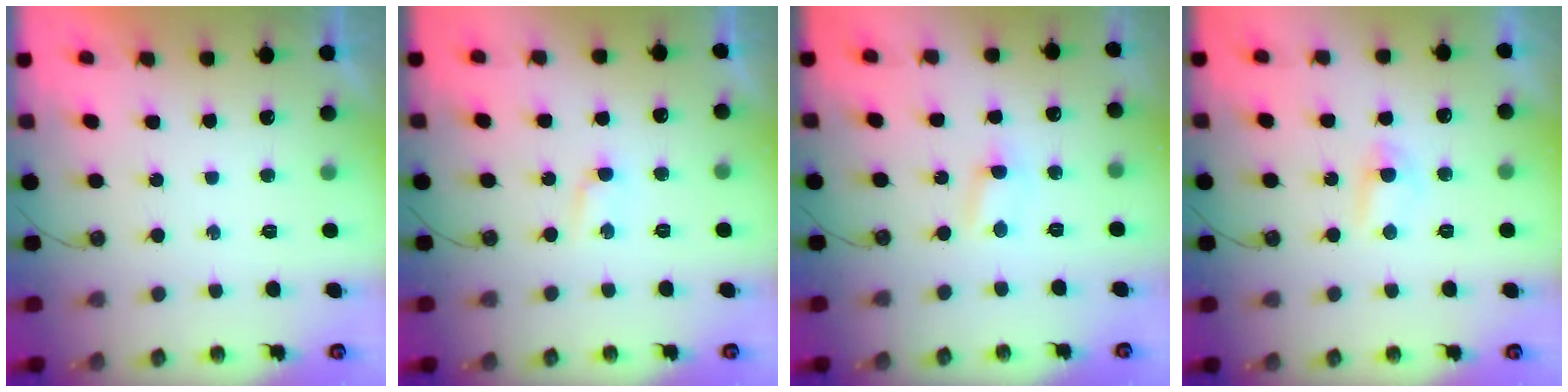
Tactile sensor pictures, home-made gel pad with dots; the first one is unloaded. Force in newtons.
{"total": 4.8, "press": 3.0, "slide": 3.8}
{"total": 2.5, "press": 2.5, "slide": 0.4}
{"total": 4.7, "press": 4.7, "slide": 0.6}